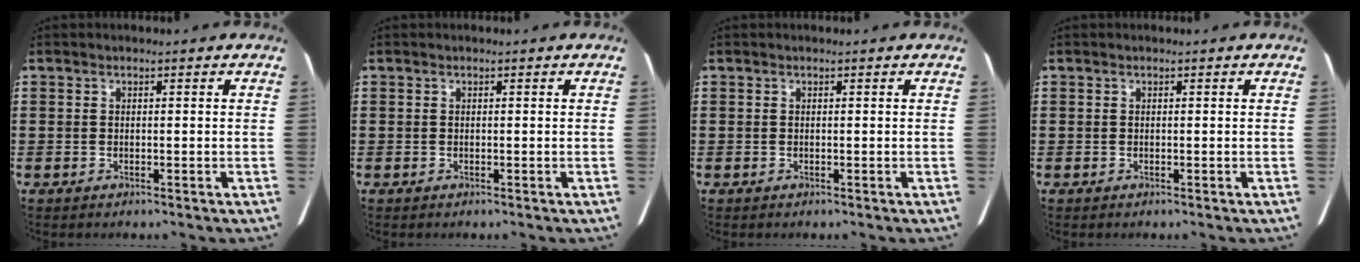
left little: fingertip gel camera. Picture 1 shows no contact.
{"total": 0.0}
{"total": 0.0}
{"total": 0.0}